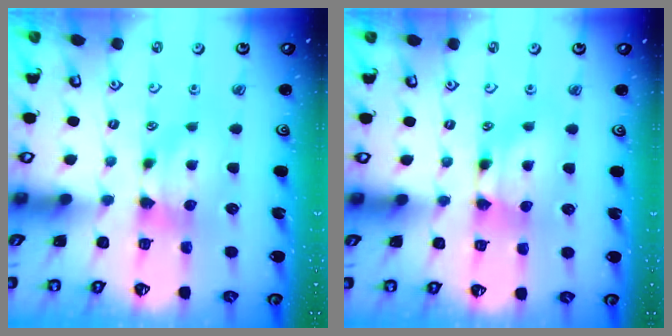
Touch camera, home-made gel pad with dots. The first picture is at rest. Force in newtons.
{"total": 1.6, "press": 1.4, "slide": 0.6}